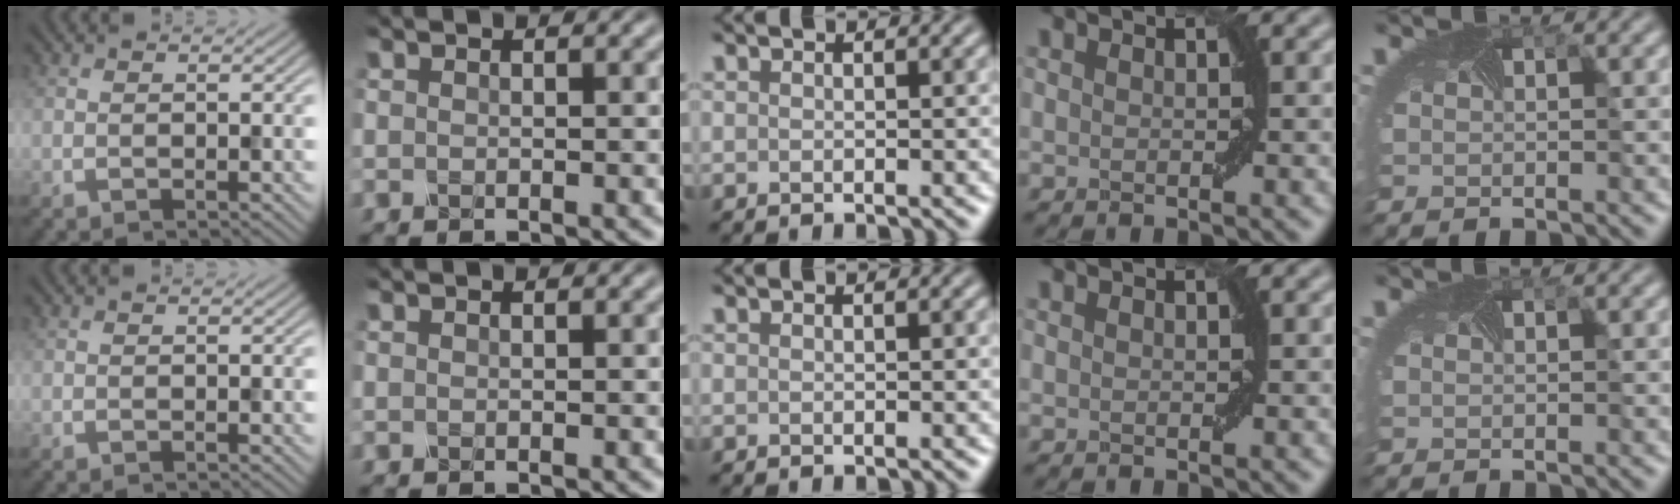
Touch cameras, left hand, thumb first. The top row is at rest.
{}